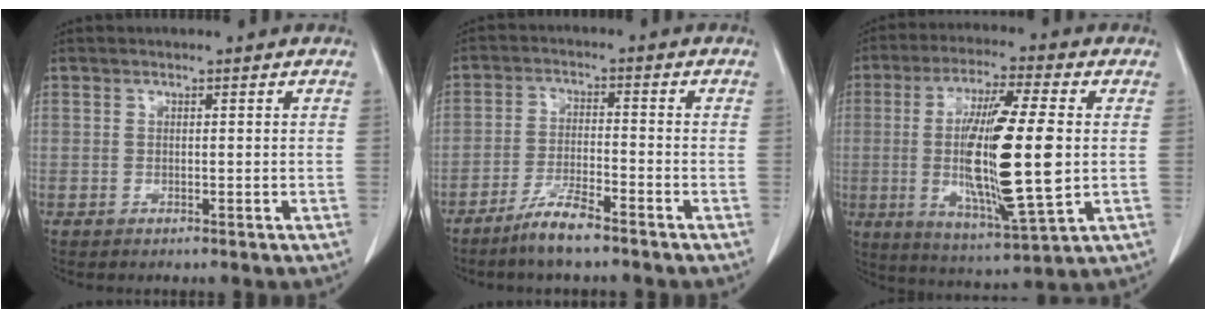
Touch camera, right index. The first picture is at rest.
{"total": 5.9, "force": [-4.6, 0.5, 3.6], "torque": [-0.075, -0.010, -0.089]}
{"total": 17.9, "force": [-0.3, 1.8, 17.8], "torque": [-0.331, -0.020, -0.005]}